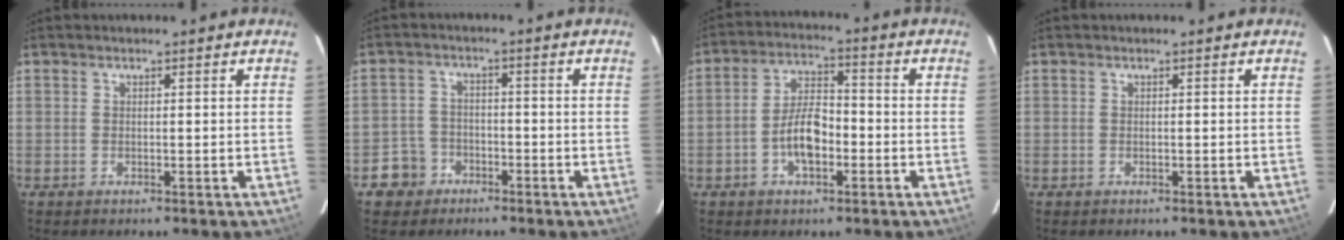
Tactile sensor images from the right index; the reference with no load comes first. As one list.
[{"total": 7.3, "force": [-3.9, 6.1, 0.9], "torque": [-0.046, 0.024, -0.059]}, {"total": 7.8, "force": [-2.7, 3.6, 6.3], "torque": [-0.122, 0.014, -0.044]}, {"total": 0.0}]